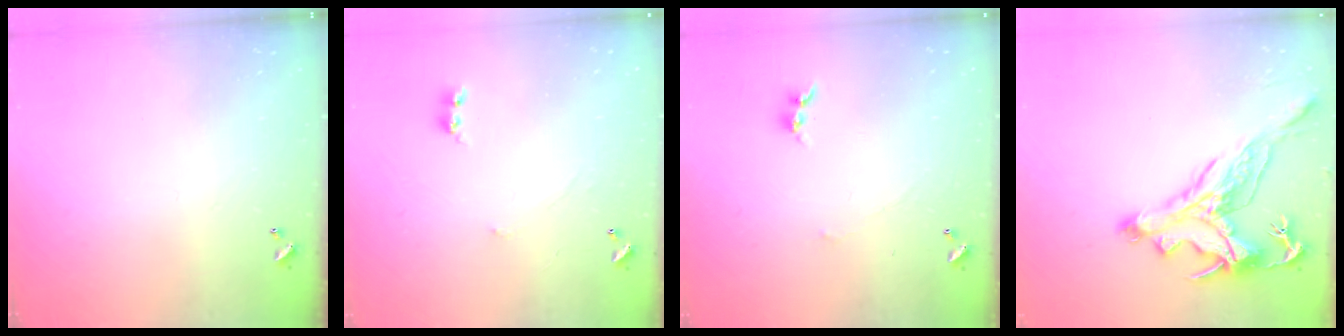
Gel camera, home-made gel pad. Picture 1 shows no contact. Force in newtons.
{"total": 0.9, "press": 0.8, "slide": 0.3}
{"total": 1.4, "press": 1.3, "slide": 0.4}
{"total": 3.9, "press": 3.5, "slide": 1.6}